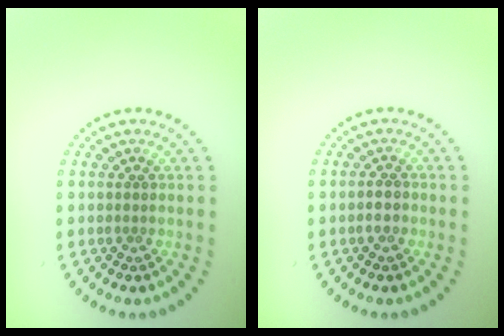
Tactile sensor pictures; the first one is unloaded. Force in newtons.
{"total": 1.1, "press": 1.1, "slide": 0.4}